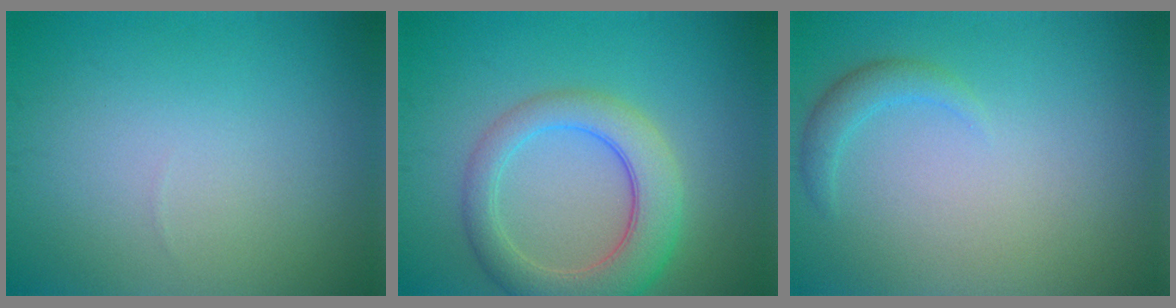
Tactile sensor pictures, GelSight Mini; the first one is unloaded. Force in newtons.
{"total": 5.9, "press": 5.8, "slide": 0.4}
{"total": 1.6, "press": 1.6, "slide": 0.1}